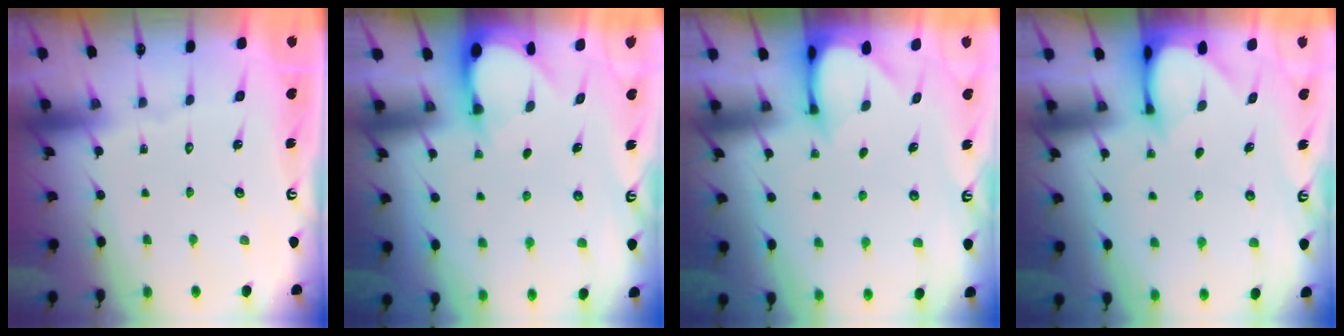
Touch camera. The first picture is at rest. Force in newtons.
{"total": 3.0, "press": 3.0, "slide": 0.3}
{"total": 3.0, "press": 2.9, "slide": 0.4}
{"total": 3.2, "press": 3.1, "slide": 0.4}